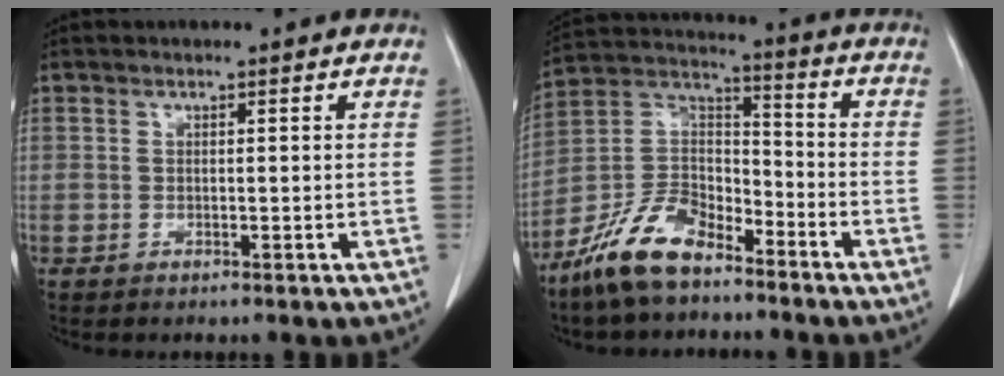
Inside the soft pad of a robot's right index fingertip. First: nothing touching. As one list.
[{"total": 12.1, "force": [-9.0, 4.9, 6.3], "torque": [-0.128, 0.020, -0.175]}]